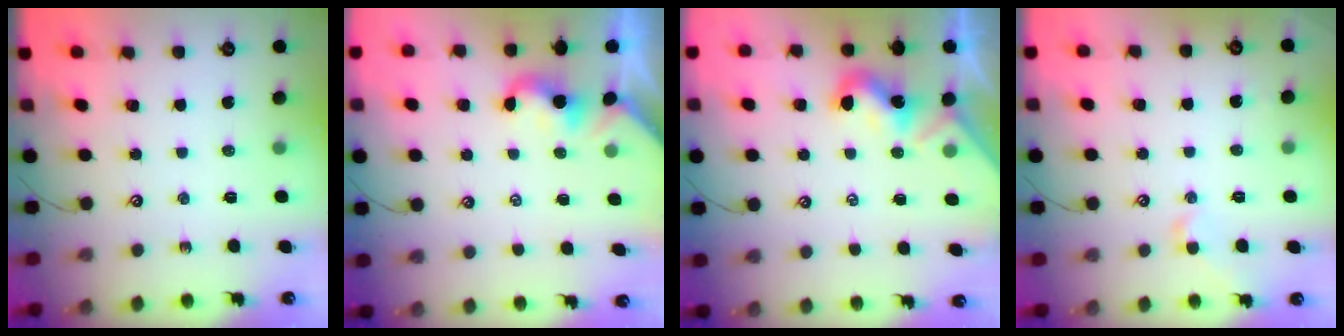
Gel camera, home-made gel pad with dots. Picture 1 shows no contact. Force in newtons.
{"total": 2.4, "press": 2.4, "slide": 0.1}
{"total": 1.7, "press": 1.6, "slide": 0.4}
{"total": 2.9, "press": 2.9, "slide": 0.7}